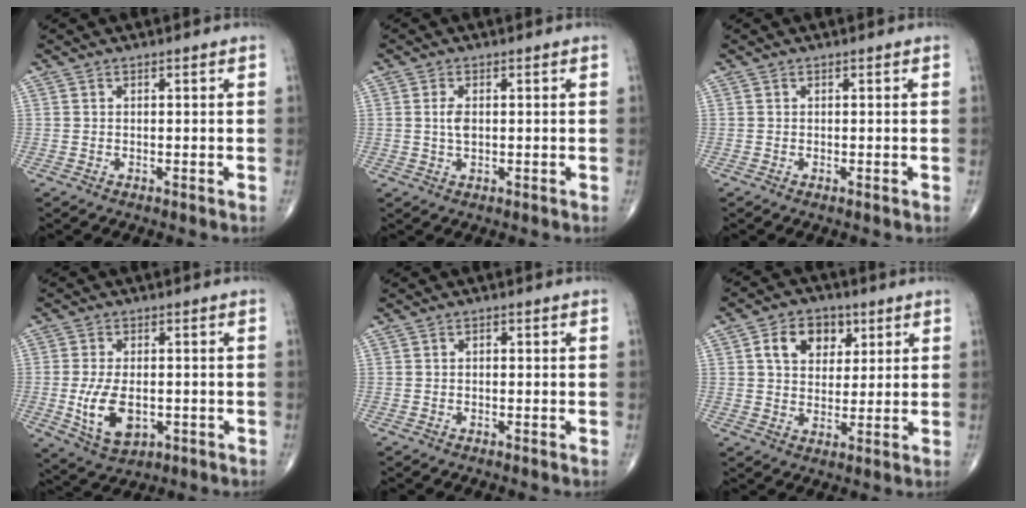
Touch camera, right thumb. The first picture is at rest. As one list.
[{"total": 2.8, "force": [0.3, 1.4, 2.3], "torque": [-0.047, -0.001, 0.004]}, {"total": 0.0}, {"total": 9.3, "force": [-1.8, 5.4, 7.4], "torque": [-0.131, -0.005, -0.018]}, {"total": 0.7, "force": [0.0, 0.5, 0.5], "torque": [-0.002, 0.003, -0.003]}, {"total": 9.2, "force": [3.4, 6.7, 5.4], "torque": [-0.054, -0.005, 0.055]}]